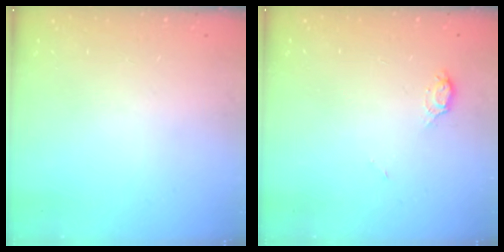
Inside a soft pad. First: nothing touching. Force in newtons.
{"total": 4.3, "press": 4.3, "slide": 0.4}